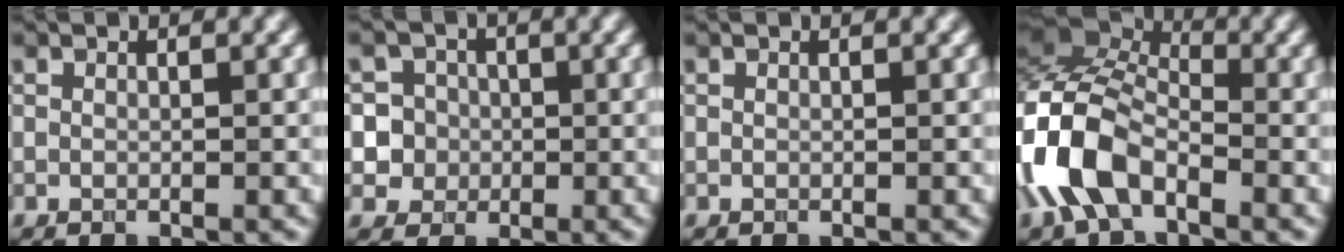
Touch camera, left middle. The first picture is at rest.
{"total": 4.9, "force": [-0.1, 4.8, 0.9], "torque": [0.007, 0.023, -0.010]}
{"total": 0.0}
{"total": 8.0, "force": [-2.9, 4.9, 5.6], "torque": [-0.125, 0.013, -0.074]}